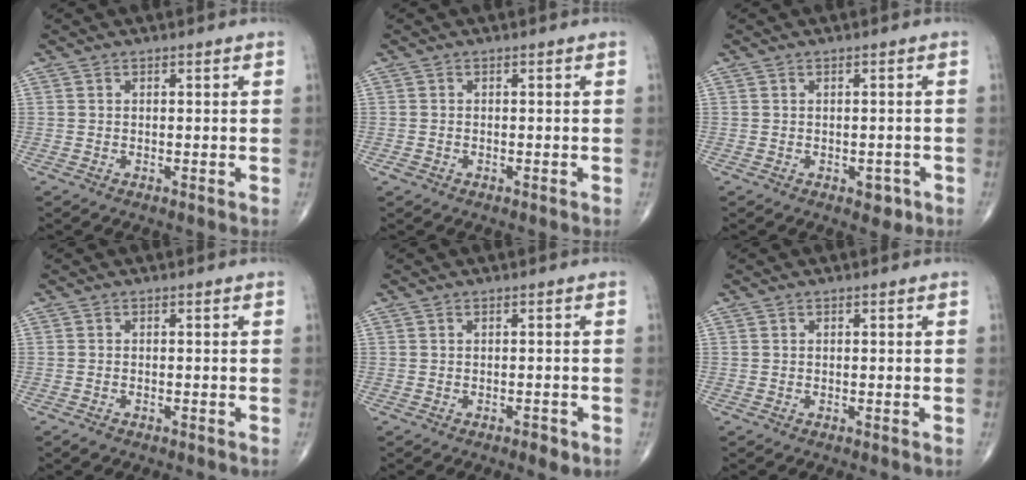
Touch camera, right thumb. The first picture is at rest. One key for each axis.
{"total": 0.9, "fx": -0.4, "fy": 0.7, "fz": 0.4, "tx": -0.011, "ty": 0.004, "tz": -0.007}
{"total": 2.4, "fx": -1.0, "fy": 1.5, "fz": 1.5, "tx": -0.005, "ty": 0.004, "tz": -0.009}
{"total": 1.0, "fx": -0.7, "fy": 0.5, "fz": 0.4, "tx": -0.013, "ty": 0.002, "tz": -0.011}
{"total": 1.7, "fx": -0.9, "fy": 0.7, "fz": 1.3, "tx": -0.020, "ty": 0.000, "tz": -0.013}
{"total": 0.0}